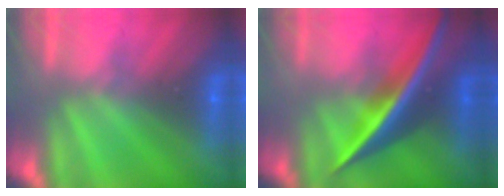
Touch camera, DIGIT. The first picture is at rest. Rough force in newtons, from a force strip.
{"total": 2.7}